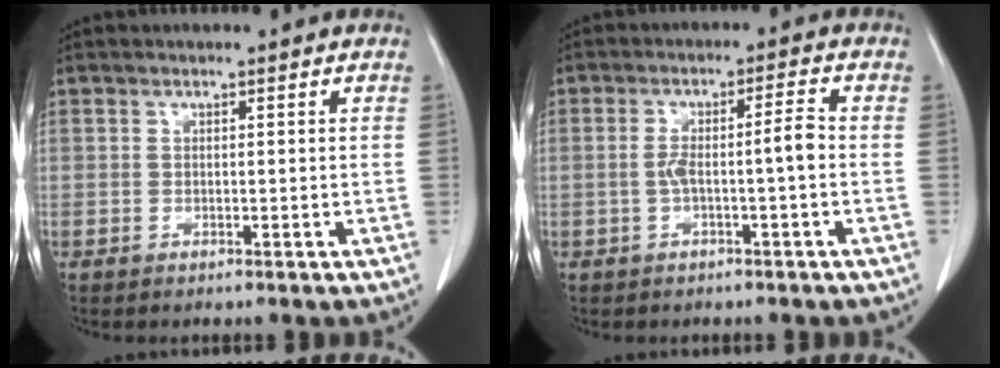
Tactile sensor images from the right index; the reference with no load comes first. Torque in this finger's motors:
{"motor_torque": [0.35, -0.09, 0.15, 0.04]}